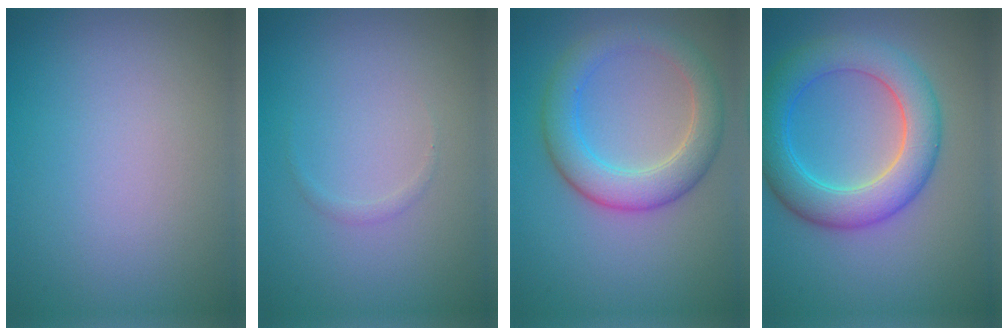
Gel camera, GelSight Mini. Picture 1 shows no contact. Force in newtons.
{"total": 0.5, "press": 0.5, "slide": 0.0}
{"total": 5.0, "press": 5.0, "slide": 0.1}
{"total": 6.7, "press": 6.7, "slide": 0.3}